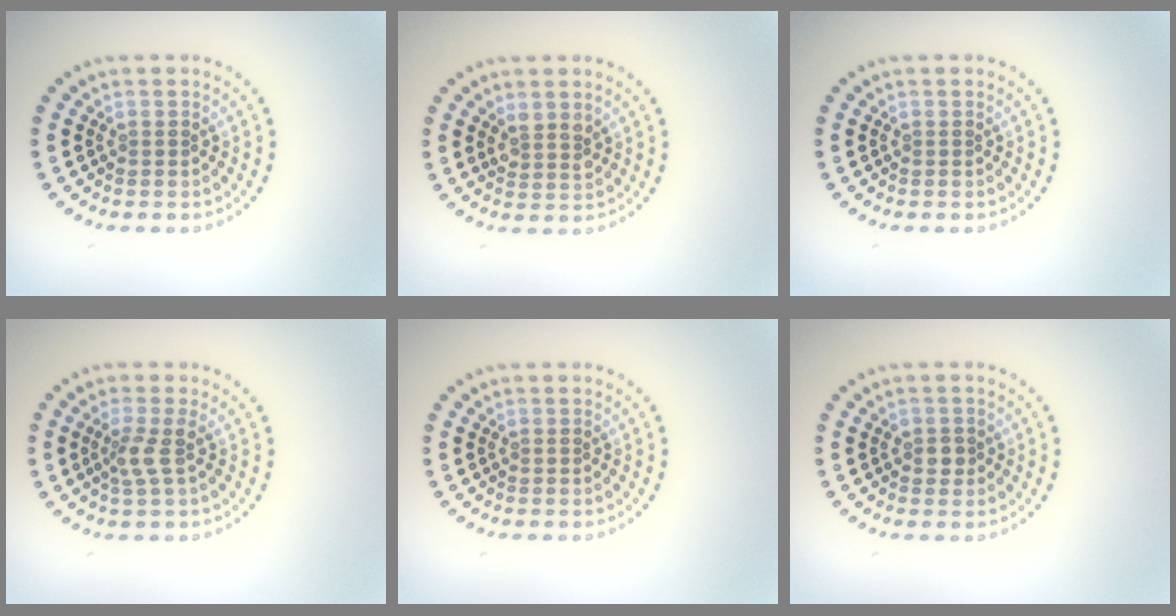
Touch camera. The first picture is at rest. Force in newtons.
{"total": 1.8, "press": 1.5, "slide": 0.9}
{"total": 0.0}
{"total": 2.0, "press": 1.4, "slide": 1.4}
{"total": 0.0}
{"total": 1.1, "press": 1.0, "slide": 0.5}